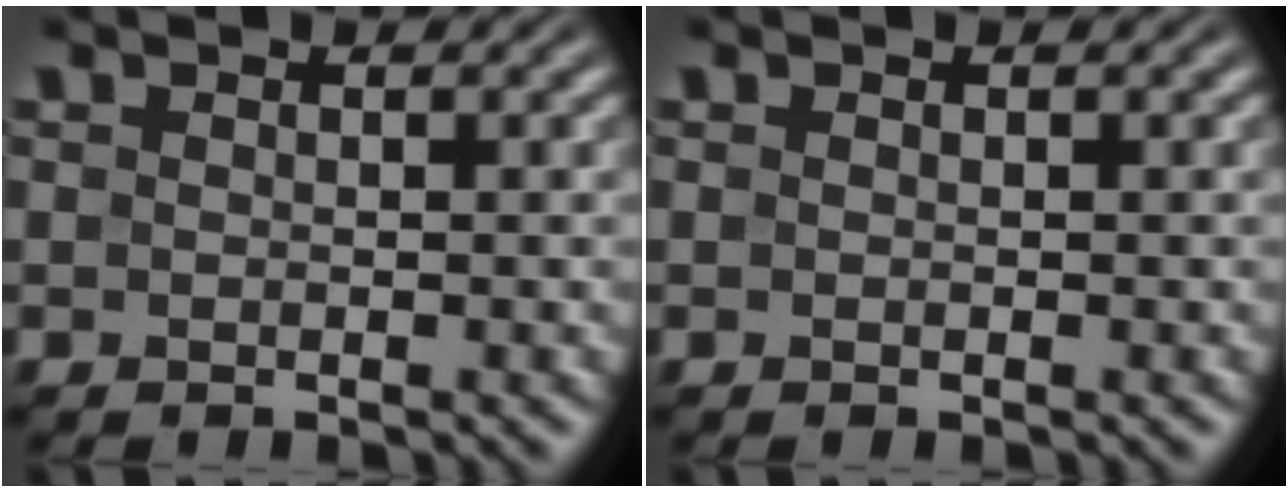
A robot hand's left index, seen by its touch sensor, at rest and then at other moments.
{"total": 0.0}